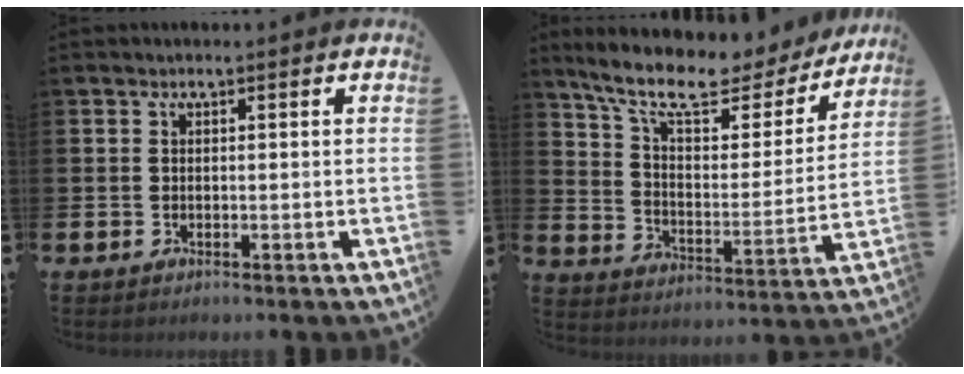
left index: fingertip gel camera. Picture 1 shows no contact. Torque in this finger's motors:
{"motor_torque": [1.79, -0.35, 0.31, 0.21]}